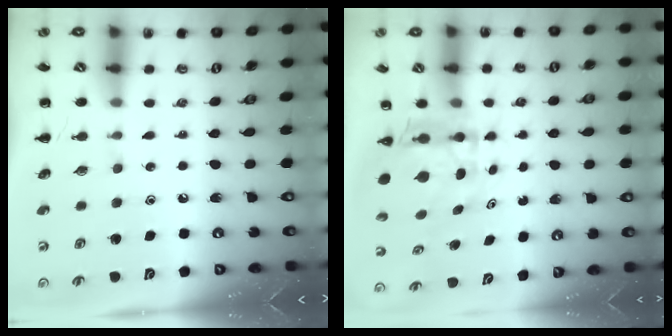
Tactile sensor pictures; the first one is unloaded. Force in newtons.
{"total": 5.3, "press": 5.2, "slide": 1.0}